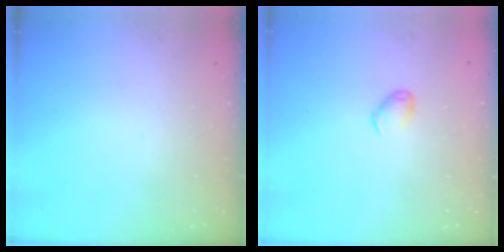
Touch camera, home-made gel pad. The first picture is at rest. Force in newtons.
{"total": 4.9, "press": 4.8, "slide": 0.9}